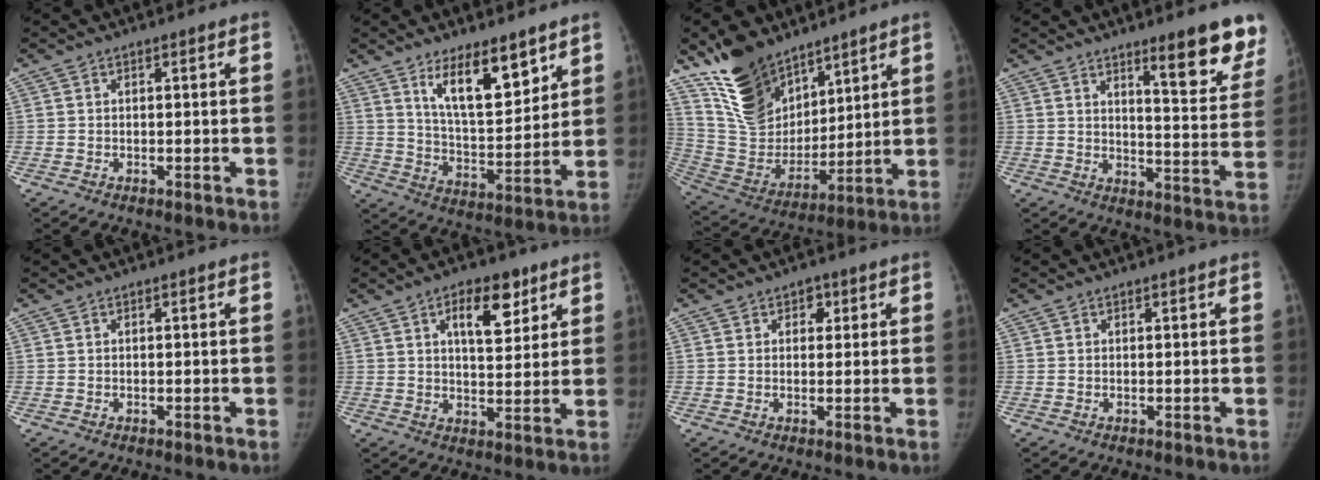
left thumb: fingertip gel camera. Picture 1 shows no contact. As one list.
[{"total": 12.7, "force": [8.0, 4.7, 8.6], "torque": [-0.114, -0.060, 0.144]}, {"total": 18.4, "force": [12.9, 10.1, 8.5], "torque": [-0.111, -0.065, 0.255]}, {"total": 13.9, "force": [9.5, 2.8, 9.8], "torque": [-0.084, -0.067, 0.131]}, {"total": 0.0}, {"total": 9.2, "force": [4.8, 4.5, 6.4], "torque": [-0.071, -0.024, 0.072]}, {"total": 2.4, "force": [1.1, 1.9, 1.0], "torque": [0.006, -0.002, 0.011]}, {"total": 0.0}]